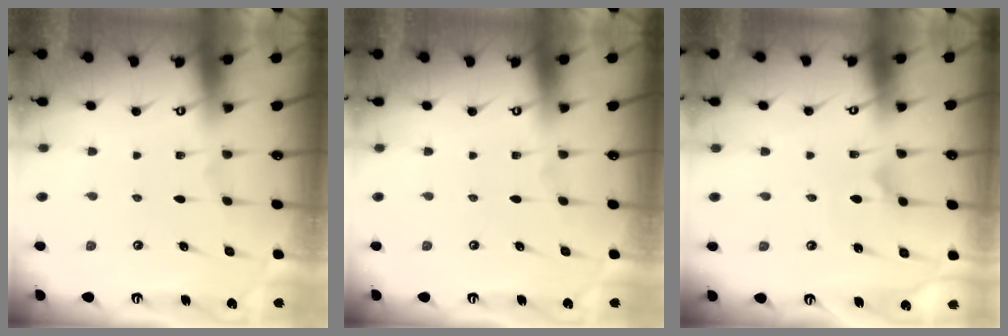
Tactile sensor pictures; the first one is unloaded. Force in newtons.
{"total": 0.0}
{"total": 5.0, "press": 4.9, "slide": 0.7}